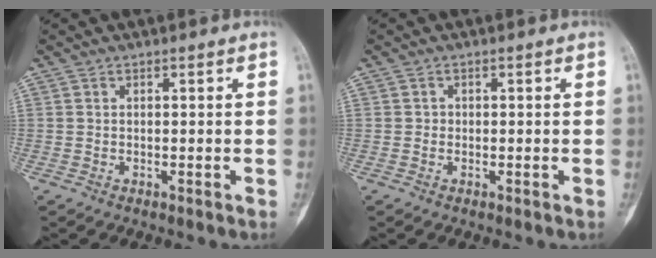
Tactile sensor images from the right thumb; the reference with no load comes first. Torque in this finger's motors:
{"motor_torque": [-0.53, -0.17, 0.10, -0.25, -0.03]}